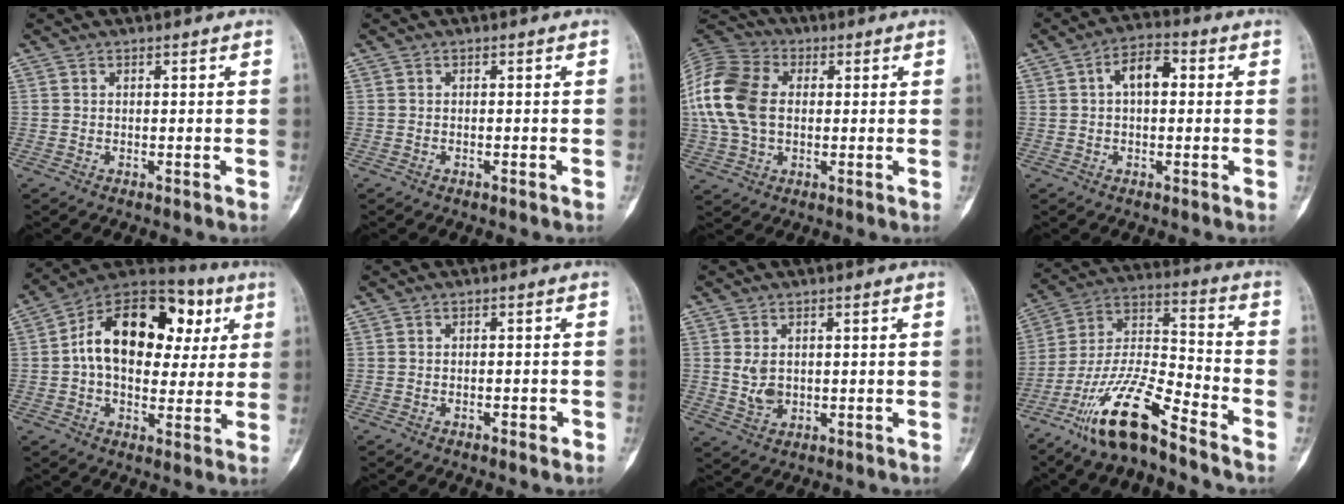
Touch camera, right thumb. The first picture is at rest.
{"total": 0.5, "force": [-0.3, 0.1, 0.4], "torque": [-0.013, 0.004, -0.002]}
{"total": 15.8, "force": [1.3, 10.7, 11.5], "torque": [-0.241, 0.017, 0.020]}
{"total": 6.3, "force": [1.0, 3.5, 5.1], "torque": [-0.081, 0.021, 0.008]}
{"total": 21.0, "force": [4.1, 13.7, 15.4], "torque": [-0.207, 0.024, 0.054]}
{"total": 2.1, "force": [-1.1, 0.9, 1.6], "torque": [-0.027, 0.010, -0.013]}
{"total": 3.9, "force": [0.4, 2.8, 2.7], "torque": [-0.042, -0.008, 0.017]}
{"total": 16.0, "force": [-11.4, 3.3, 10.8], "torque": [-0.212, 0.071, -0.215]}